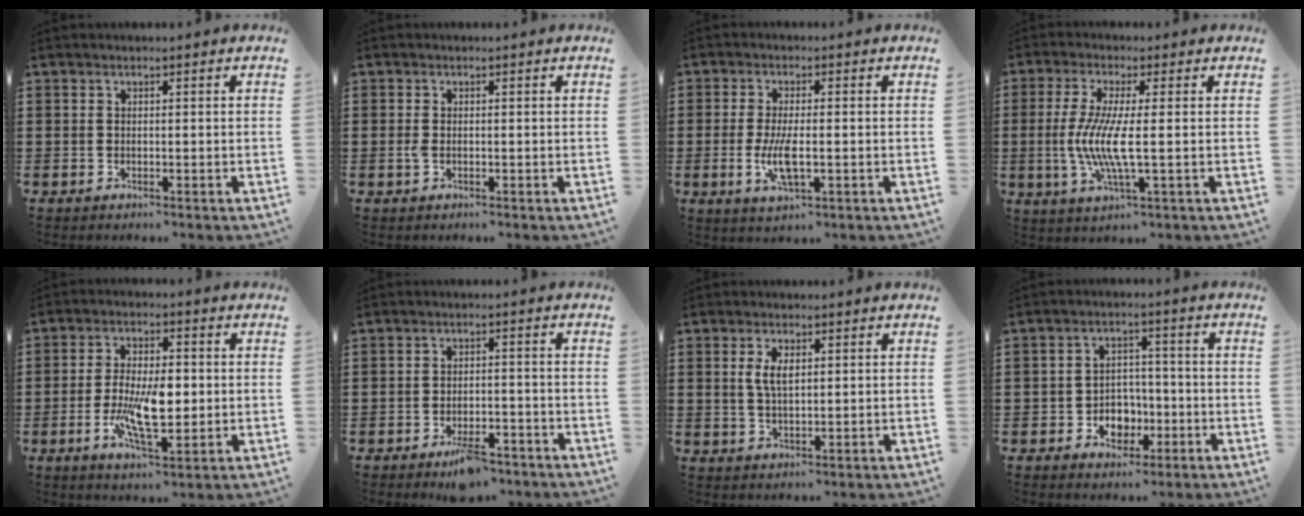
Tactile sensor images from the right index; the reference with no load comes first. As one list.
[{"total": 1.1, "force": [-0.2, 0.5, 1.0], "torque": [-0.026, -0.002, -0.007]}, {"total": 5.7, "force": [-1.2, 1.8, 5.3], "torque": [-0.118, -0.009, -0.027]}, {"total": 7.3, "force": [-0.7, 0.5, 7.3], "torque": [-0.158, -0.018, -0.022]}, {"total": 9.3, "force": [-1.4, 3.6, 8.5], "torque": [-0.176, -0.005, -0.027]}, {"total": 4.0, "force": [-3.2, 1.3, 2.0], "torque": [-0.031, 0.010, -0.059]}, {"total": 3.6, "force": [1.0, 1.5, 3.2], "torque": [-0.066, 0.006, 0.016]}, {"total": 4.7, "force": [-1.8, 3.8, 2.1], "torque": [-0.037, 0.006, -0.034]}]